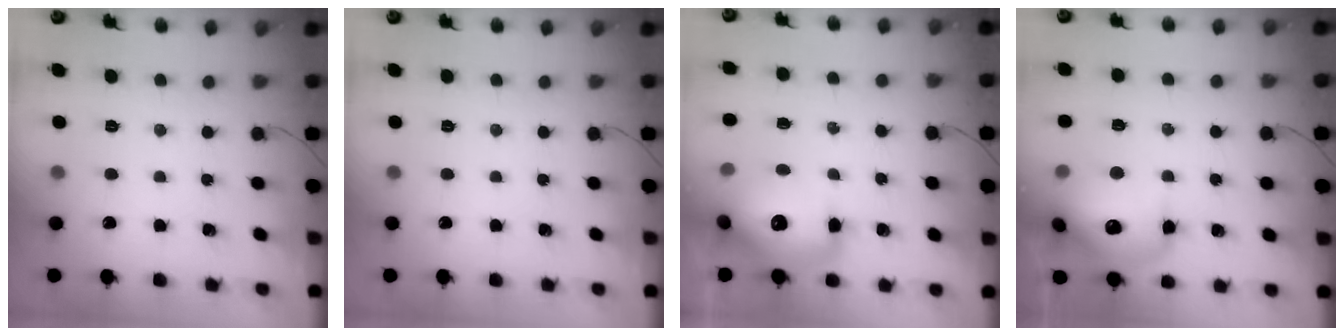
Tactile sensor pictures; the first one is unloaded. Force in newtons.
{"total": 0.0}
{"total": 16.4, "press": 15.9, "slide": 4.2}
{"total": 17.4, "press": 17.3, "slide": 2.0}